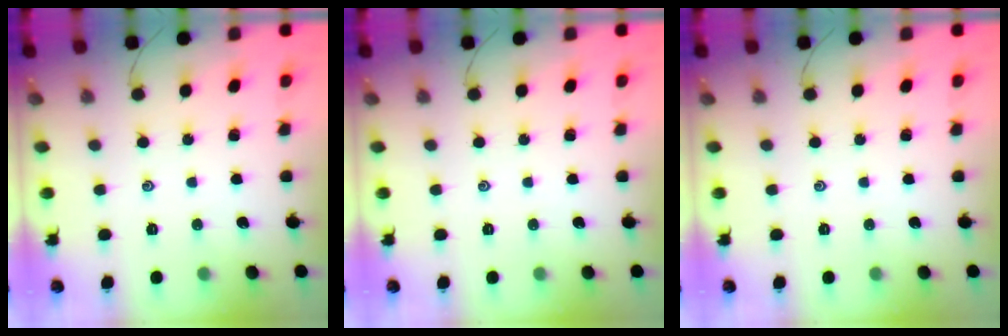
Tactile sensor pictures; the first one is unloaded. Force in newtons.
{"total": 0.0}
{"total": 0.0}